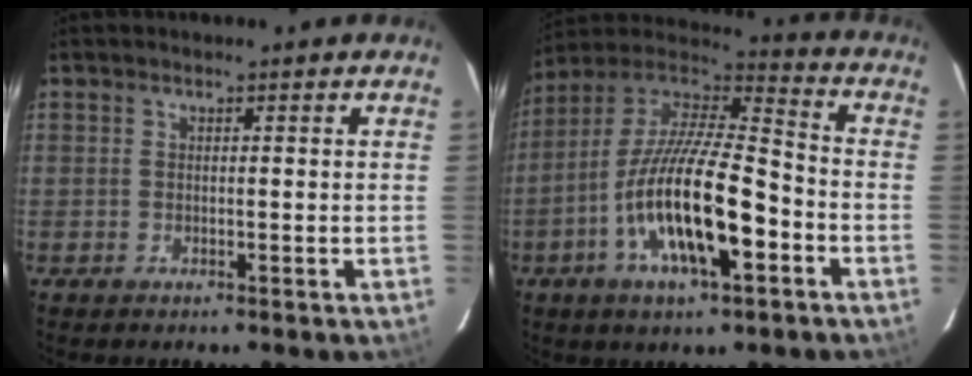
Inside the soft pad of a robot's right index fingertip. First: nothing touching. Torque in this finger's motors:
{"motor_torque": [1.38, -0.76, 1.05, 0.21]}